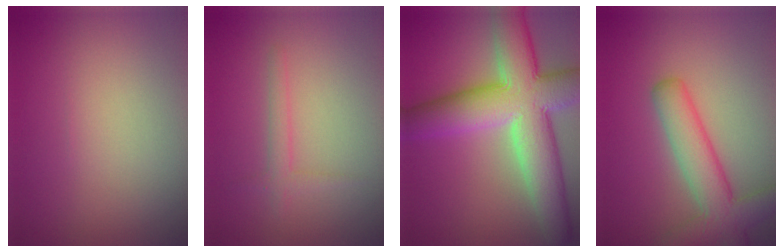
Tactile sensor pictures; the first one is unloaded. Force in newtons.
{"total": 1.4, "press": 1.4, "slide": 0.1}
{"total": 11.1, "press": 11.1, "slide": 0.5}
{"total": 5.3, "press": 5.3, "slide": 0.4}